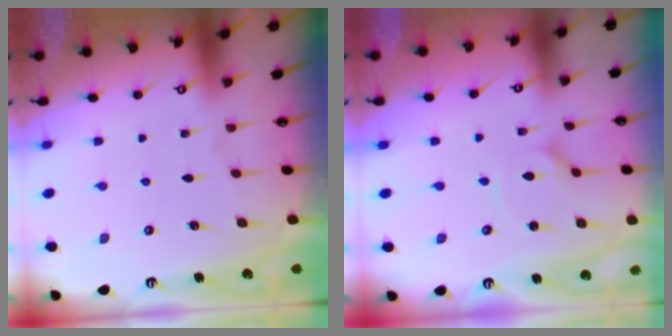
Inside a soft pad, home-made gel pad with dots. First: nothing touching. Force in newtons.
{"total": 1.5, "press": 1.4, "slide": 0.3}